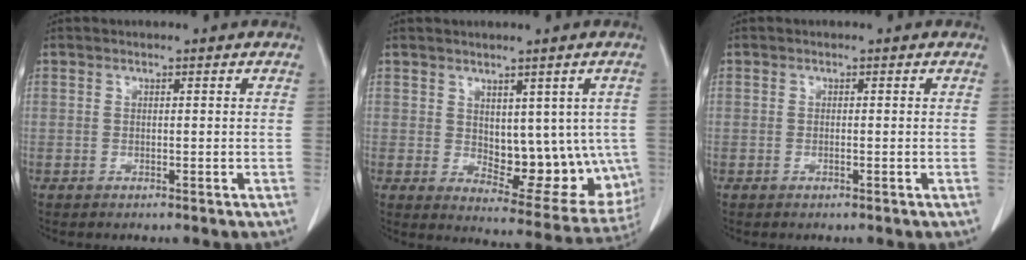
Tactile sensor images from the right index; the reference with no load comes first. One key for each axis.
{"total": 12.4, "fx": 0.3, "fy": 6.8, "fz": 10.4, "tx": -0.118, "ty": -0.003, "tz": 0.026}
{"total": 0.0}